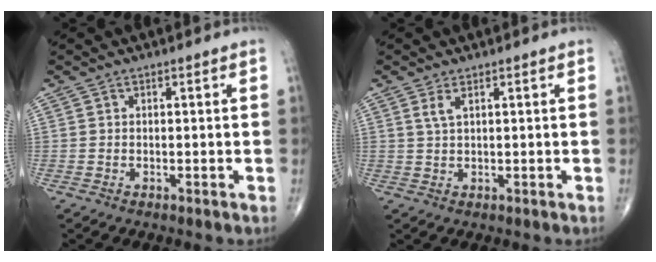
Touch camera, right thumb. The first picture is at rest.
{"total": 2.1, "force": [1.1, 0.7, 1.7], "torque": [-0.039, 0.000, 0.029]}